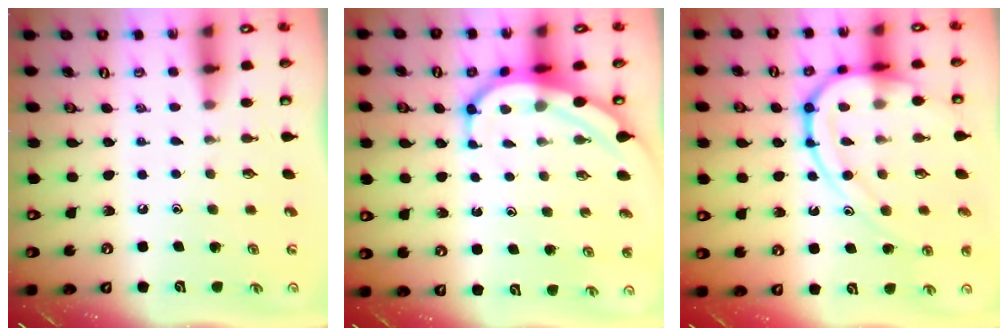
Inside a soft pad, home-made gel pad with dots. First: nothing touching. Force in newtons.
{"total": 7.7, "press": 7.7, "slide": 0.8}
{"total": 15.8, "press": 15.7, "slide": 1.5}